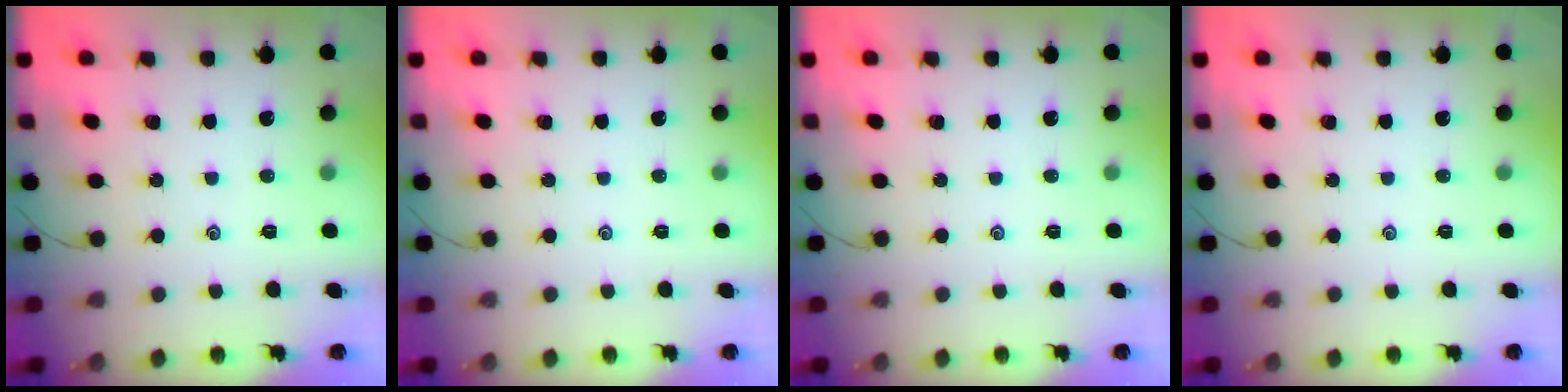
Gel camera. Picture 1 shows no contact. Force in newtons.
{"total": 0.0}
{"total": 0.0}
{"total": 0.0}